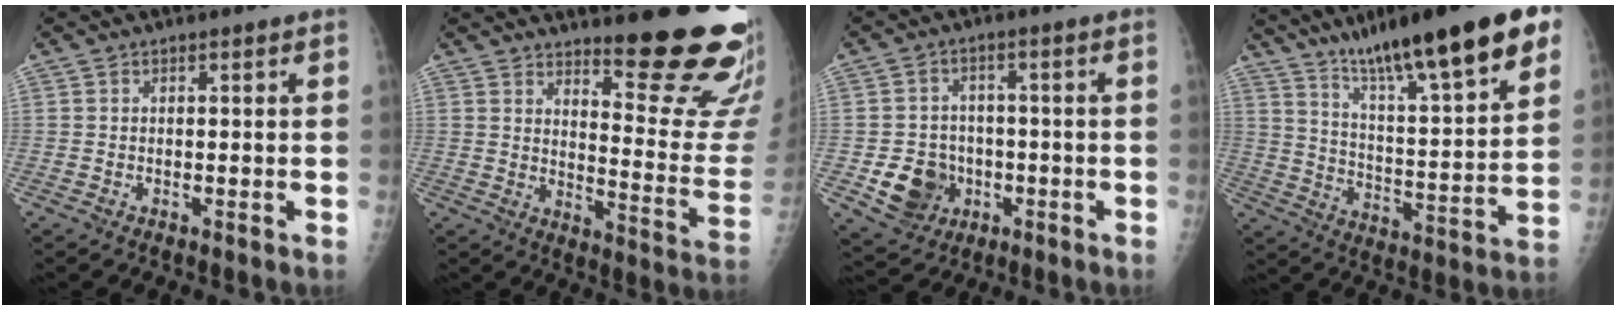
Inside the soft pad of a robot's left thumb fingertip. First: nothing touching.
{"total": 17.9, "force": [14.0, 3.0, 10.7], "torque": [-0.107, -0.149, 0.185]}
{"total": 8.8, "force": [-2.5, 7.7, 3.6], "torque": [-0.030, 0.013, -0.031]}
{"total": 26.5, "force": [16.9, 4.4, 19.9], "torque": [-0.296, -0.045, 0.271]}